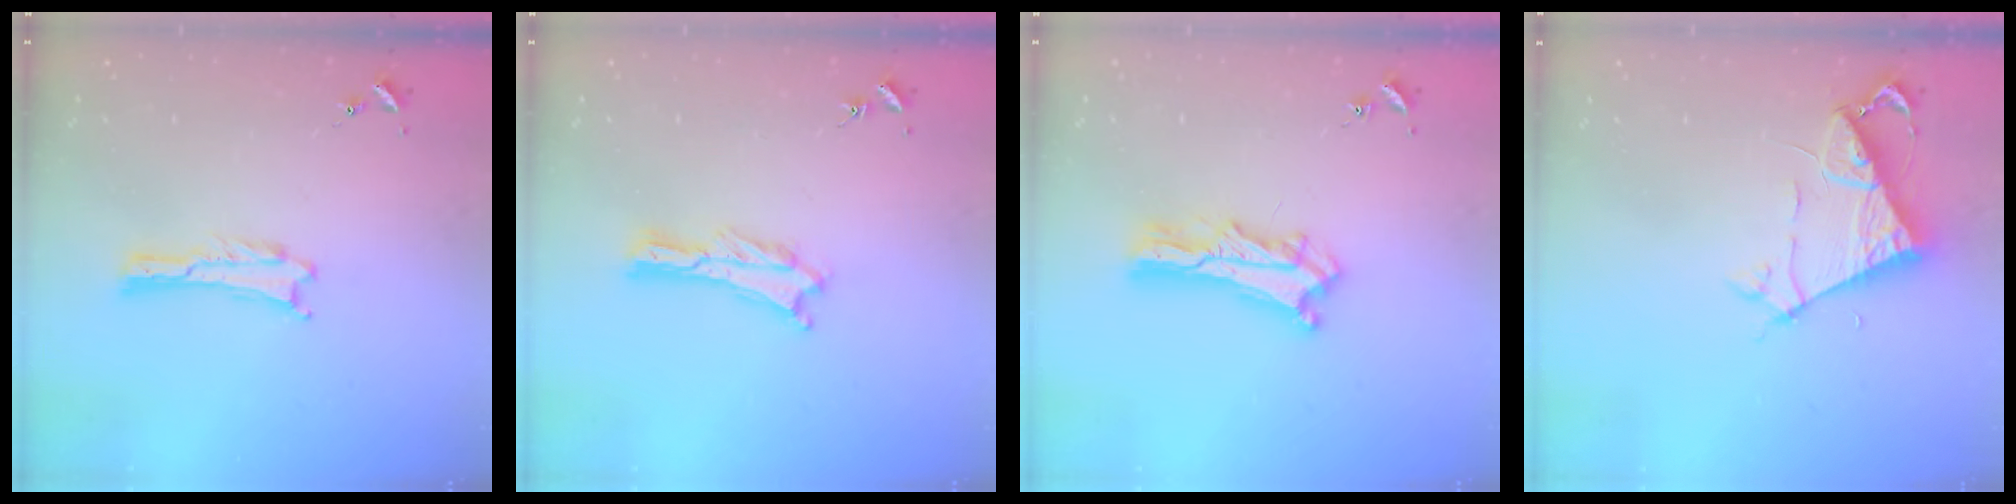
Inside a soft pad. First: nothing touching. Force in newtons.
{"total": 0.9, "press": 0.9, "slide": 0.2}
{"total": 6.7, "press": 6.6, "slide": 0.5}
{"total": 6.9, "press": 6.9, "slide": 0.7}